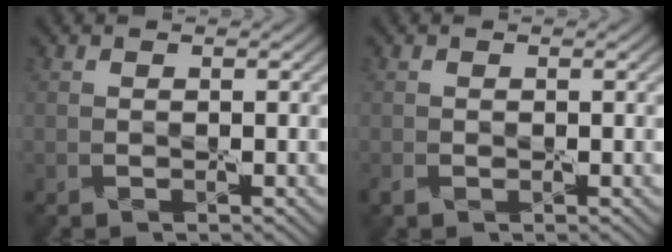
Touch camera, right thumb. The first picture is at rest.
{"total": 0.9, "force": [-0.4, 0.6, 0.5], "torque": [-0.014, -0.005, -0.008]}